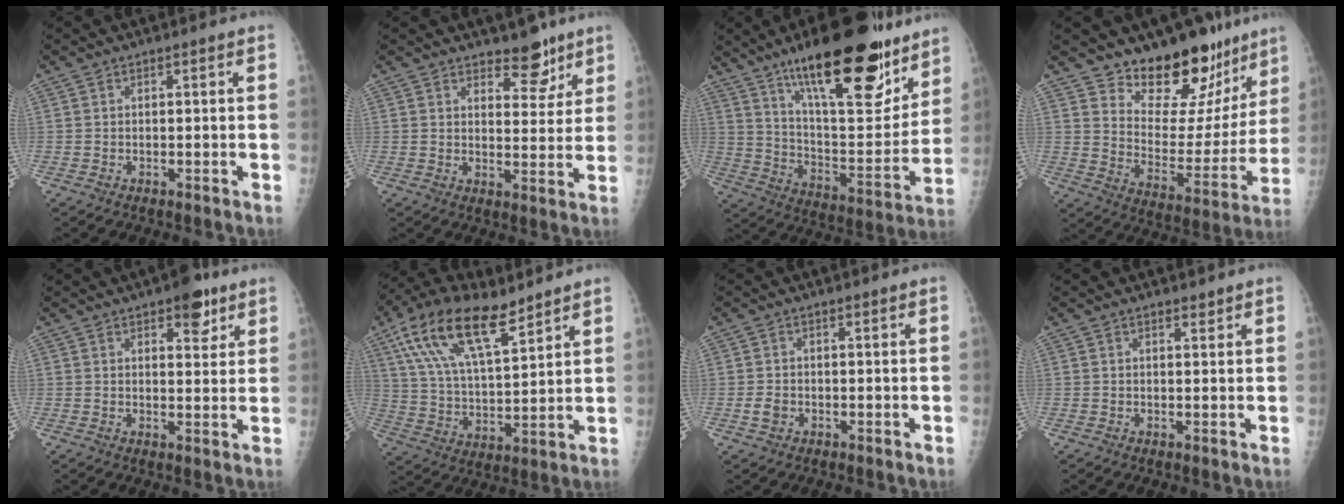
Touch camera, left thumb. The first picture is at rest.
{"total": 6.7, "force": [5.0, 3.3, 3.0], "torque": [-0.006, -0.033, 0.072]}
{"total": 27.4, "force": [17.9, 8.8, 18.8], "torque": [-0.246, -0.075, 0.286]}
{"total": 18.6, "force": [15.0, 8.5, 6.9], "torque": [-0.038, -0.123, 0.219]}
{"total": 6.3, "force": [3.7, 3.0, 4.1], "torque": [-0.028, -0.016, 0.045]}
{"total": 17.3, "force": [10.5, 6.6, 12.0], "torque": [-0.205, -0.029, 0.201]}
{"total": 2.1, "force": [-0.6, 1.6, 1.2], "torque": [-0.019, 0.001, -0.009]}
{"total": 1.0, "force": [0.9, 0.4, 0.4], "torque": [-0.002, -0.007, 0.013]}